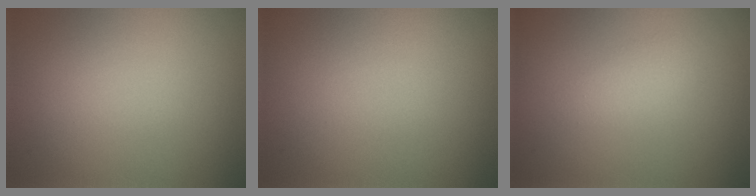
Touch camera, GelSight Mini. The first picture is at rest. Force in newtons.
{"total": 0.0}
{"total": 1.2, "press": 1.2, "slide": 0.1}